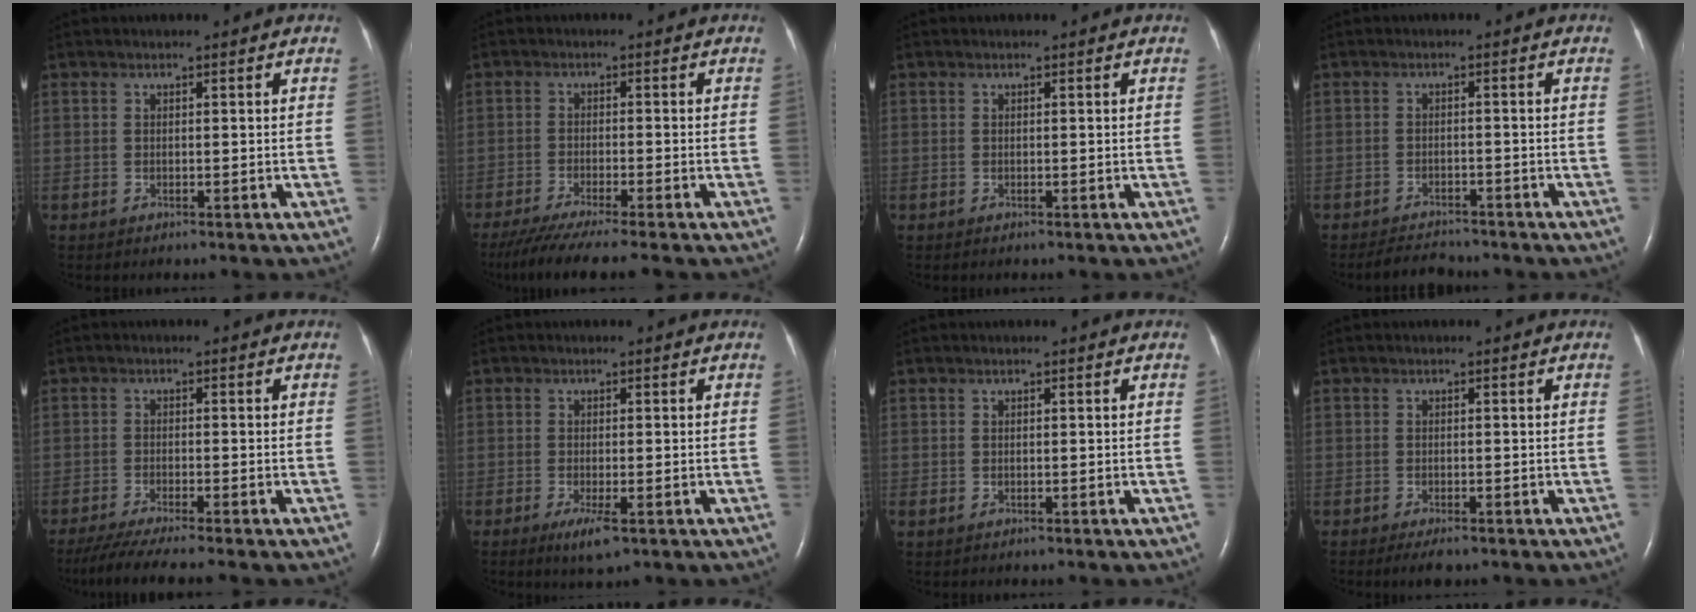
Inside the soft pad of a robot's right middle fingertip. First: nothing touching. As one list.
[{"total": 9.7, "force": [-8.2, -0.7, 5.1], "torque": [-0.071, -0.030, -0.130]}, {"total": 0.0}, {"total": 3.7, "force": [-3.6, 0.9, 0.4], "torque": [-0.015, -0.010, -0.058]}, {"total": 7.7, "force": [-6.5, -0.6, 4.0], "torque": [-0.062, -0.026, -0.108]}, {"total": 3.2, "force": [-1.6, 0.6, 2.7], "torque": [-0.052, -0.008, -0.024]}, {"total": 0.7, "force": [-0.2, 0.5, 0.6], "torque": [-0.016, -0.002, 0.001]}, {"total": 2.2, "force": [-1.6, 0.6, 1.4], "torque": [-0.027, -0.005, -0.022]}]